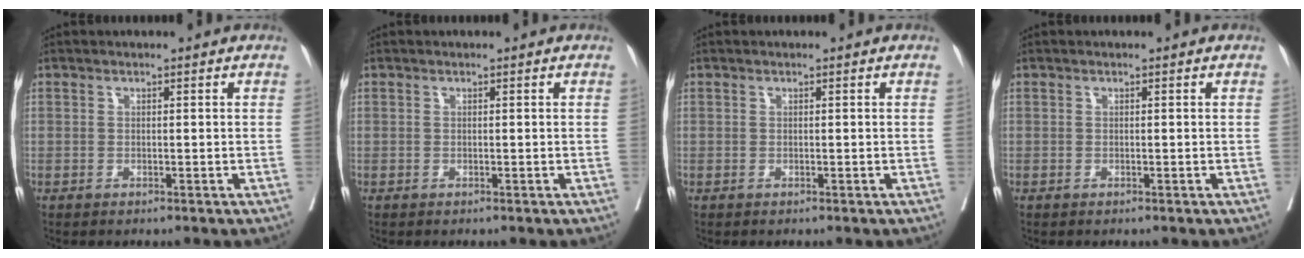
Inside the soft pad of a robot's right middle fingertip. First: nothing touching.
{"total": 0.0}
{"total": 0.0}
{"total": 0.0}